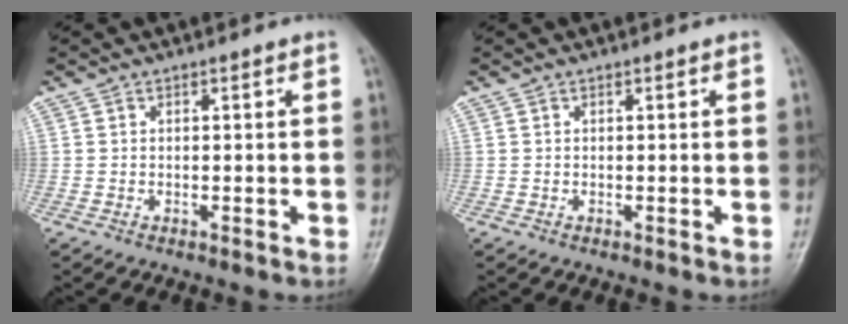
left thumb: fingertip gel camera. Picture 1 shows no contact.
{"total": 0.0}